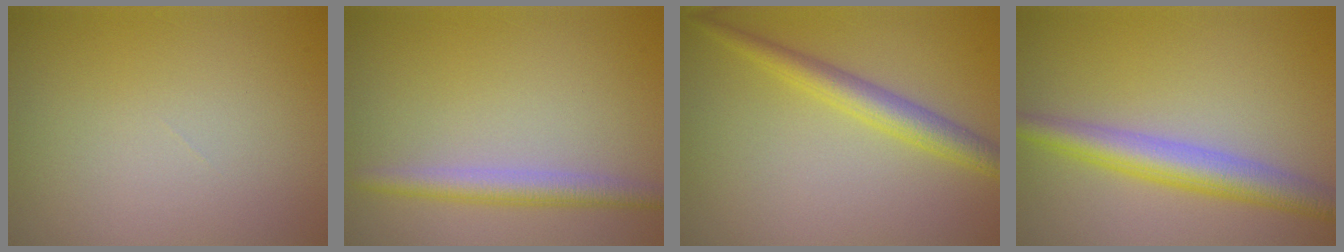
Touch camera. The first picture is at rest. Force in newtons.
{"total": 2.7, "press": 2.7, "slide": 0.2}
{"total": 3.2, "press": 3.2, "slide": 0.1}
{"total": 4.6, "press": 4.6, "slide": 0.1}